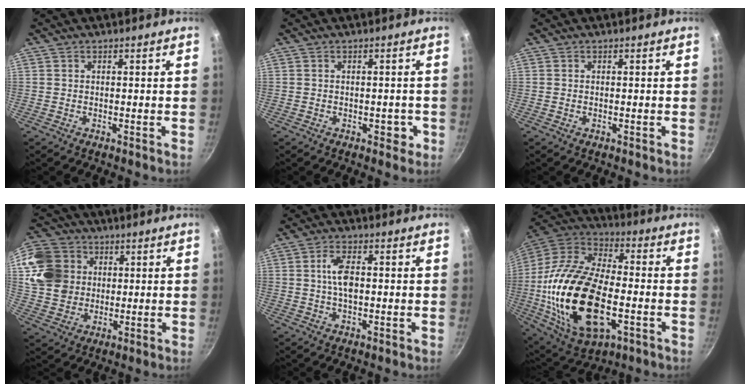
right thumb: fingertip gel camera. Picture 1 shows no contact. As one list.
[{"total": 2.6, "force": [-0.9, 1.7, 1.6], "torque": [0.000, 0.013, -0.007]}, {"total": 0.0}, {"total": 16.4, "force": [4.5, 13.9, 7.4], "torque": [-0.141, 0.009, 0.089]}, {"total": 5.5, "force": [0.4, 2.7, 4.8], "torque": [-0.088, 0.008, 0.003]}, {"total": 28.3, "force": [-4.9, 14.9, 23.5], "torque": [-0.459, 0.018, -0.086]}]